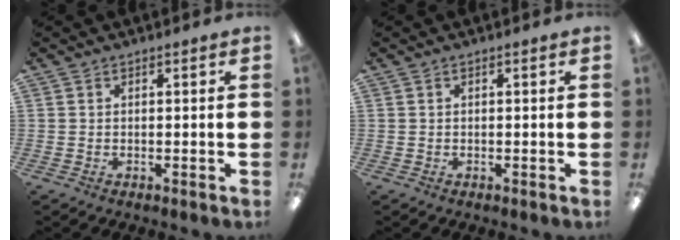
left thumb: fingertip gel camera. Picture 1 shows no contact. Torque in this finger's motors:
{"motor_torque": [0.00, 0.00, -0.04, 0.04, 0.00]}